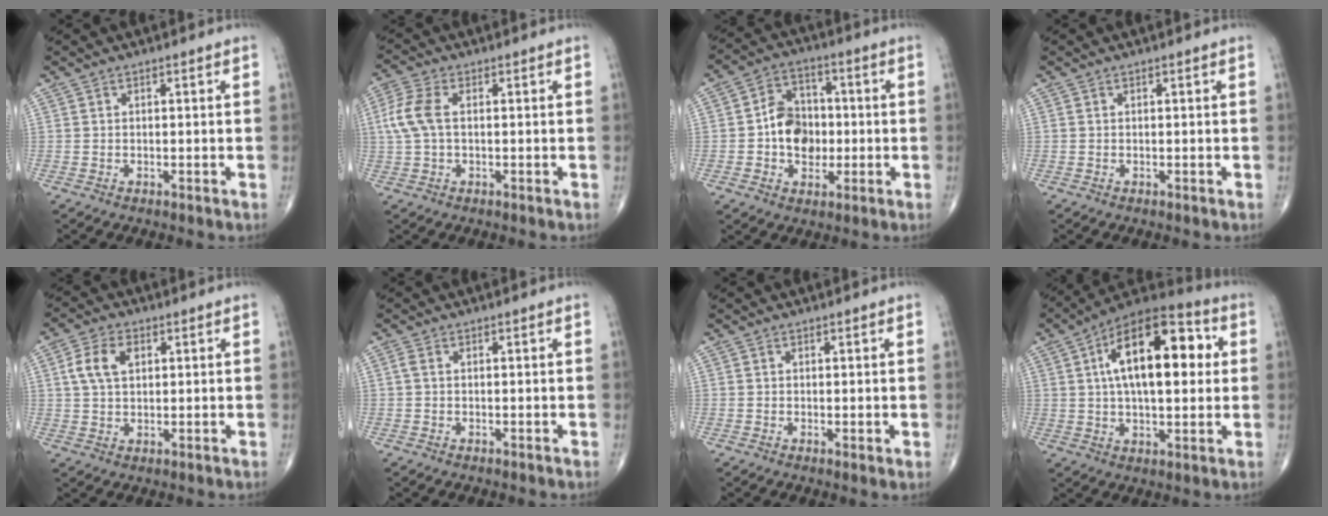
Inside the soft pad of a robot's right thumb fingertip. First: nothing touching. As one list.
[{"total": 6.5, "force": [0.6, 3.6, 5.4], "torque": [-0.145, 0.017, 0.009]}, {"total": 10.0, "force": [-0.9, 7.8, 6.2], "torque": [-0.066, 0.020, -0.021]}, {"total": 0.0}, {"total": 6.5, "force": [1.8, 4.0, 4.7], "torque": [-0.093, 0.007, 0.033]}, {"total": 1.0, "force": [0.1, 0.5, 0.8], "torque": [-0.022, 0.002, -0.001]}, {"total": 1.0, "force": [0.1, 0.1, 1.0], "torque": [-0.018, -0.005, -0.001]}, {"total": 20.7, "force": [4.2, 9.7, 17.8], "torque": [-0.256, 0.020, 0.055]}]